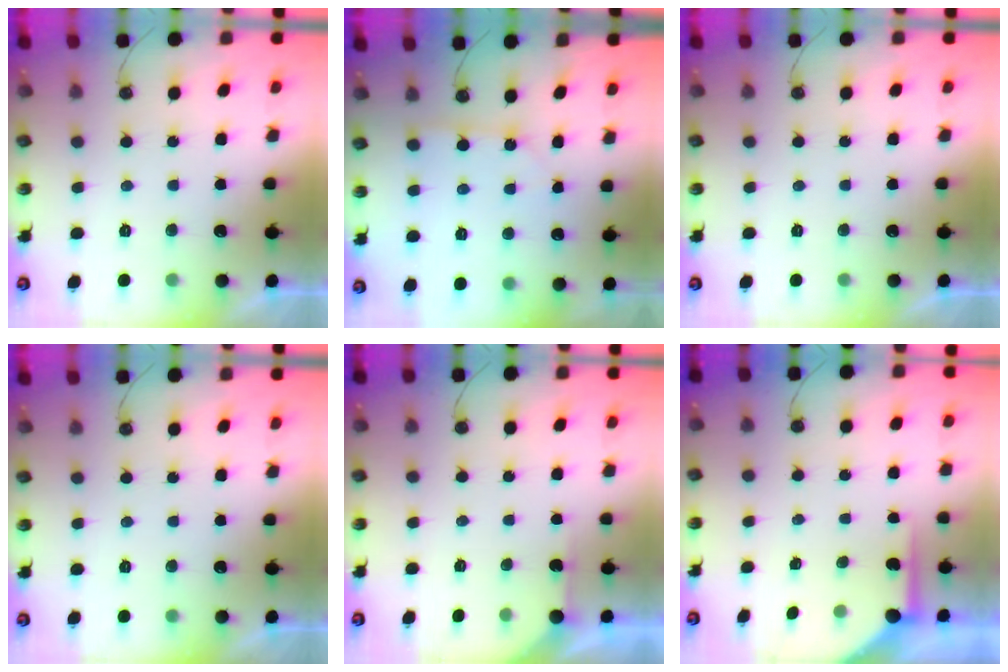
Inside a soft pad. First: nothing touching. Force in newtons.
{"total": 1.8, "press": 1.8, "slide": 0.2}
{"total": 0.0}
{"total": 0.0}
{"total": 2.9, "press": 2.9, "slide": 0.3}
{"total": 5.7, "press": 5.7, "slide": 0.7}